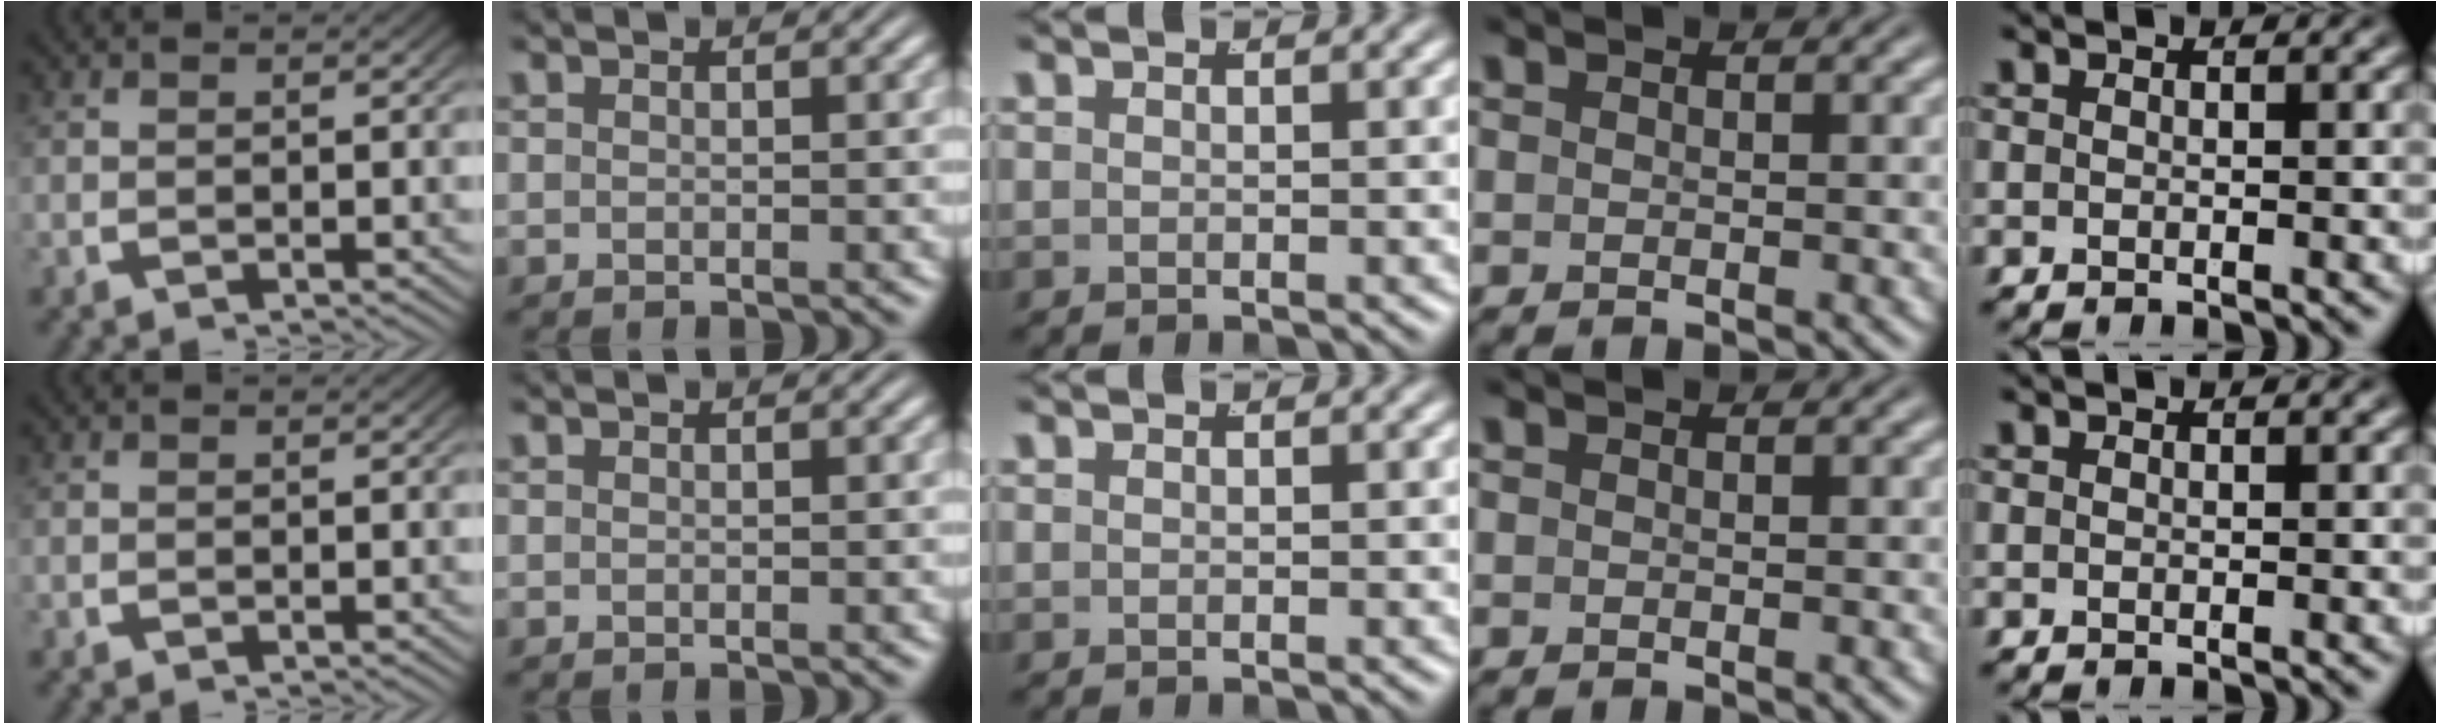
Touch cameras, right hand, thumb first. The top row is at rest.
{}